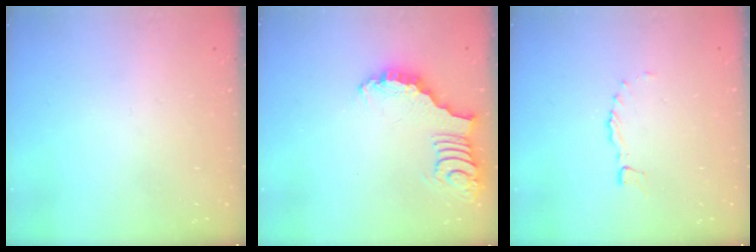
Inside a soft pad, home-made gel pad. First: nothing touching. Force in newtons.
{"total": 3.5, "press": 3.5, "slide": 0.6}
{"total": 0.0}